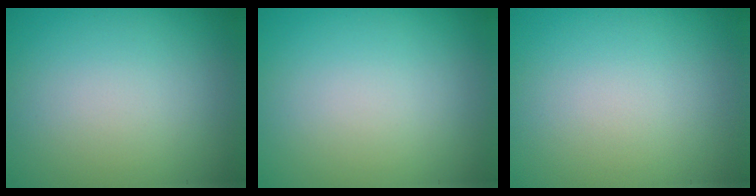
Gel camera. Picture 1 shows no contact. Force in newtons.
{"total": 0.0}
{"total": 0.0}